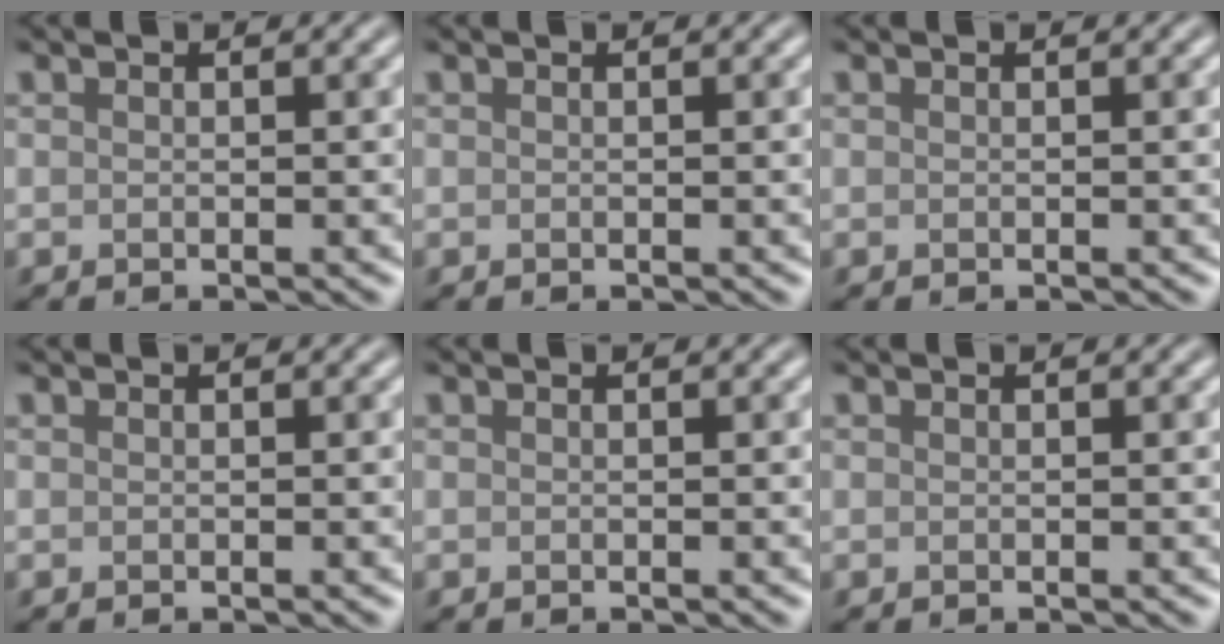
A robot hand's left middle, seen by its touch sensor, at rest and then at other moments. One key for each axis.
{"total": 0.0}
{"total": 0.0}
{"total": 0.0}
{"total": 0.0}
{"total": 0.0}